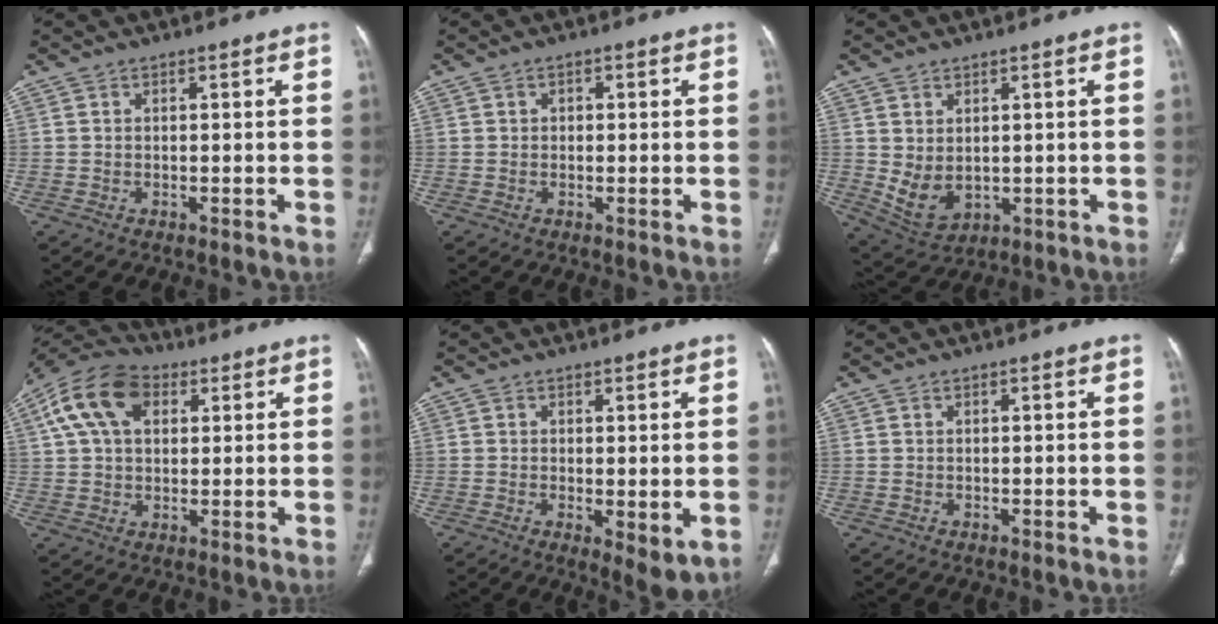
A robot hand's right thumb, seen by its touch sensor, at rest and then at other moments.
{"total": 1.0, "force": [0.1, 0.9, 0.5], "torque": [-0.002, 0.003, -0.001]}
{"total": 6.6, "force": [0.4, 4.5, 4.8], "torque": [-0.081, -0.009, 0.032]}
{"total": 14.1, "force": [4.8, 9.1, 9.6], "torque": [-0.176, 0.020, 0.080]}
{"total": 5.4, "force": [-0.9, 2.0, 4.9], "torque": [-0.078, -0.021, -0.010]}
{"total": 0.0}